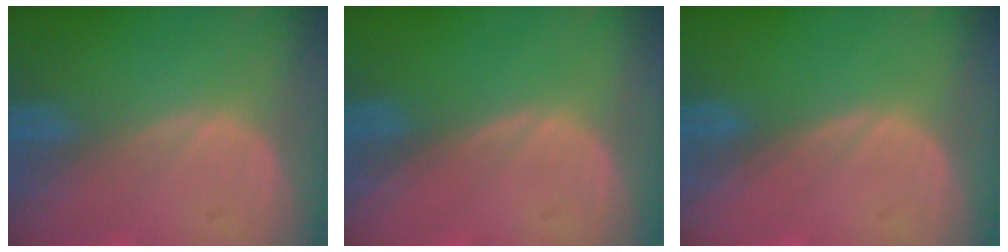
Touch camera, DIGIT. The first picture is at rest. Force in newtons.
{"total": 0.0}
{"total": 0.0}